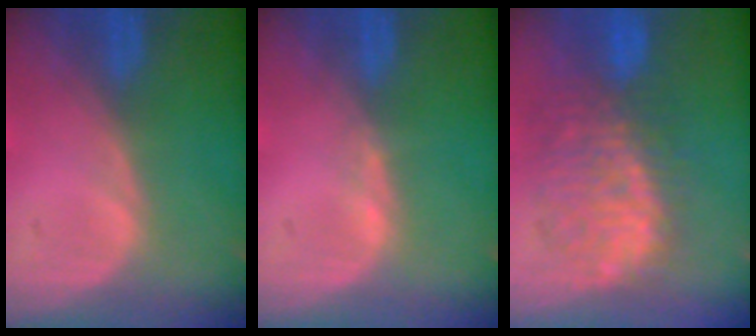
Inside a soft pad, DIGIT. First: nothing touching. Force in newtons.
{"total": 0.6, "press": 0.5, "slide": 0.3}
{"total": 9.6, "press": 9.3, "slide": 2.3}